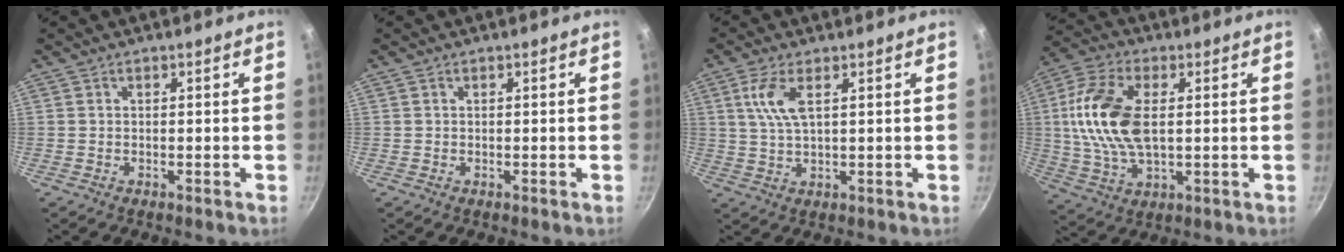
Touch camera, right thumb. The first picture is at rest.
{"total": 0.0}
{"total": 6.2, "force": [2.1, 2.3, 5.4], "torque": [-0.115, -0.001, 0.045]}
{"total": 15.6, "force": [1.8, 8.6, 12.9], "torque": [-0.251, 0.004, 0.029]}